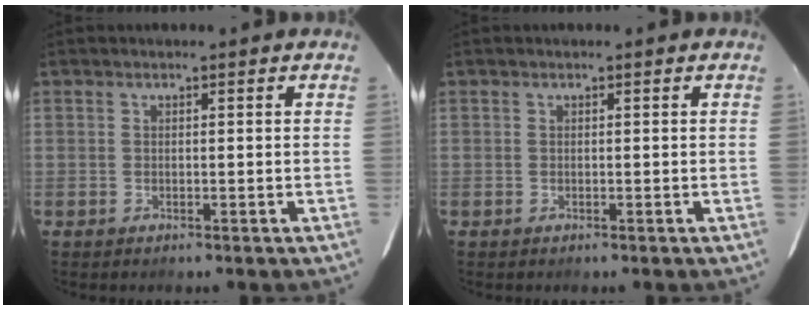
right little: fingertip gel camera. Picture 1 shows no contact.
{"total": 0.0}